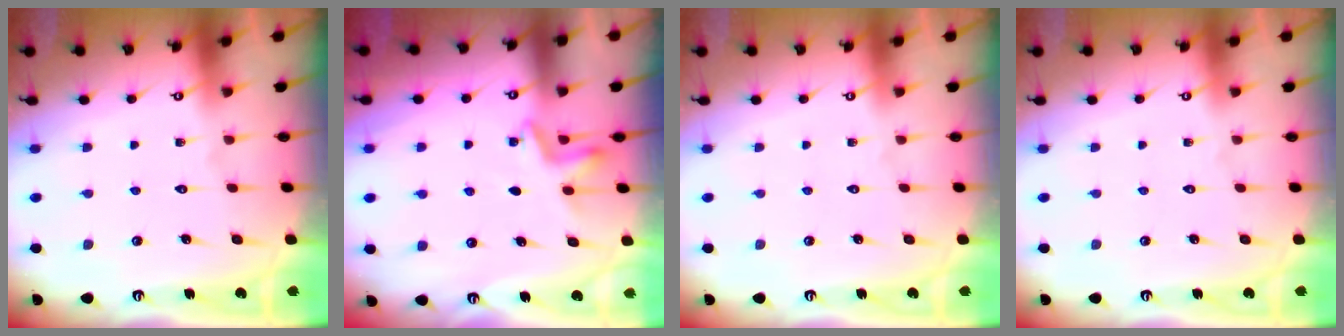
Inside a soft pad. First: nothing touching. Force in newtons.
{"total": 4.3, "press": 4.1, "slide": 1.3}
{"total": 0.0}
{"total": 0.0}